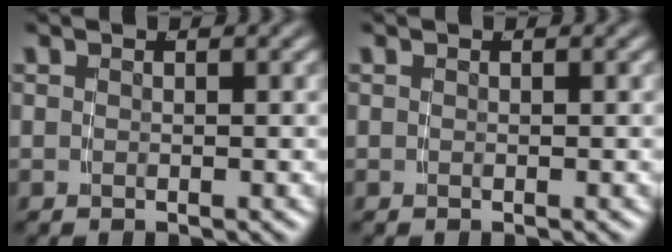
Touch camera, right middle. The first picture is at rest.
{"total": 0.0}